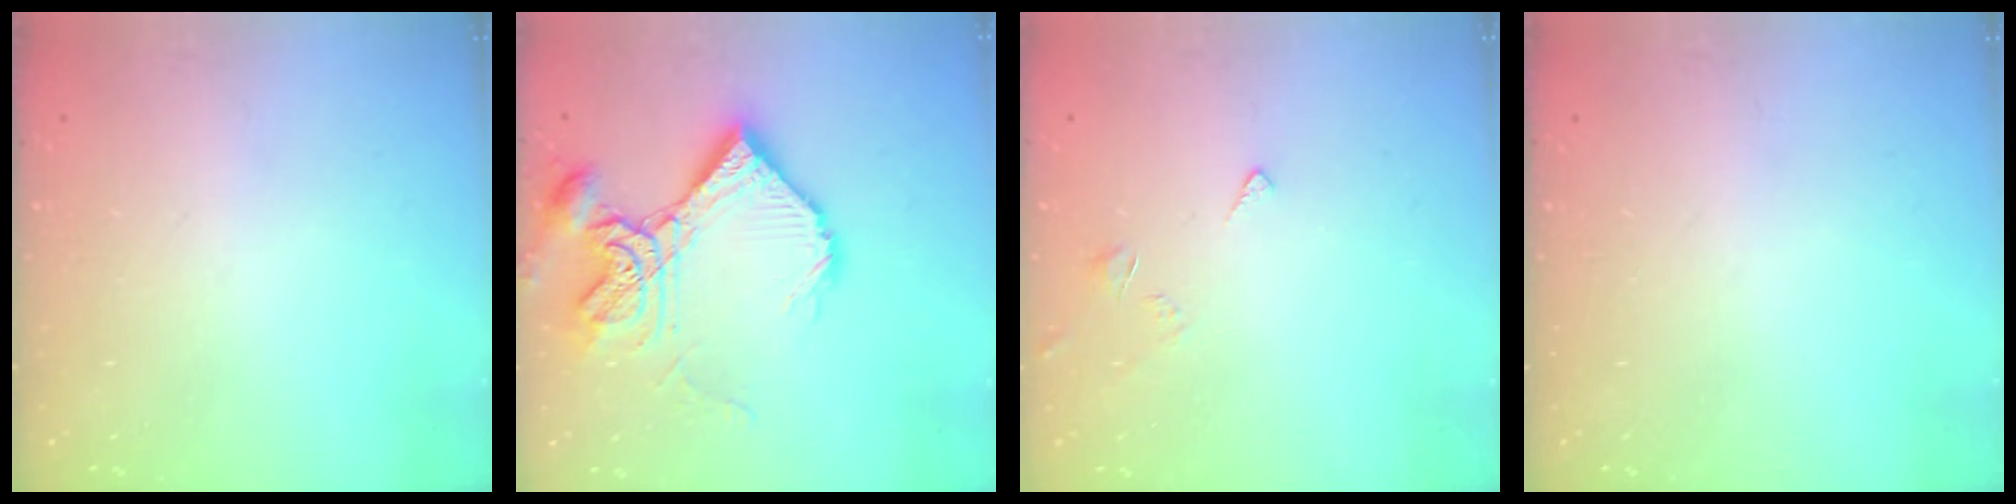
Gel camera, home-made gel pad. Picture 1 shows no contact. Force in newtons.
{"total": 18.4, "press": 18.3, "slide": 1.8}
{"total": 2.5, "press": 2.4, "slide": 0.6}
{"total": 0.0}